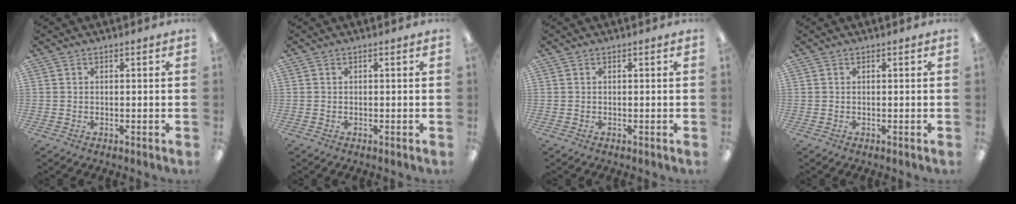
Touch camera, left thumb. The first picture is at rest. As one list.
[{"total": 0.0}, {"total": 0.0}, {"total": 0.0}]